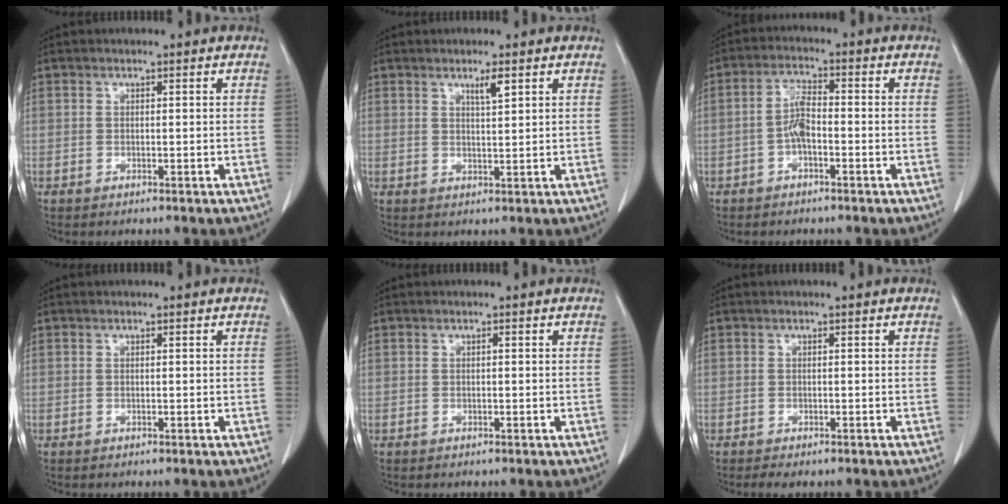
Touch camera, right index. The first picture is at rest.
{"total": 2.4, "force": [1.5, 0.1, 1.9], "torque": [-0.038, -0.004, 0.026]}
{"total": 4.1, "force": [-1.2, 1.4, 3.7], "torque": [-0.077, 0.011, -0.025]}
{"total": 0.0}
{"total": 0.0}
{"total": 1.3, "force": [-1.0, 0.4, 0.8], "torque": [-0.013, -0.003, -0.014]}